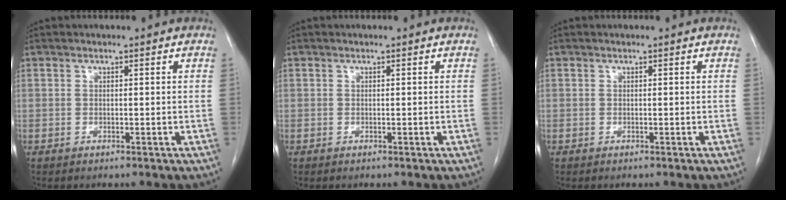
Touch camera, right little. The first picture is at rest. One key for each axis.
{"total": 0.0}
{"total": 0.0}